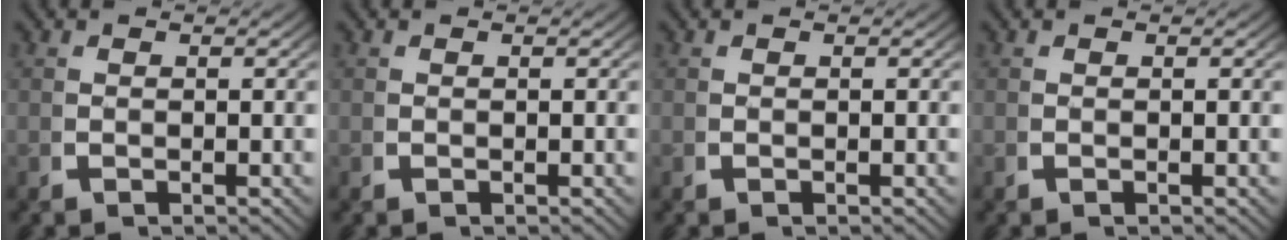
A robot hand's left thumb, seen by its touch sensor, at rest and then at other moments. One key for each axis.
{"total": 0.0}
{"total": 0.0}
{"total": 0.0}